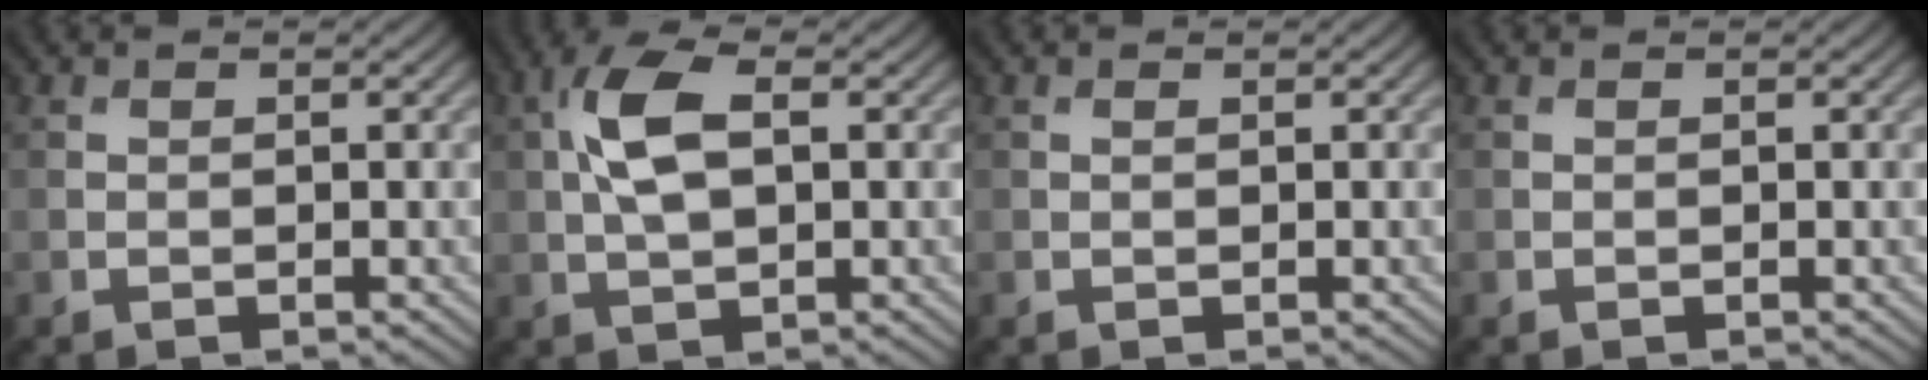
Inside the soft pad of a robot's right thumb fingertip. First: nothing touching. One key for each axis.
{"total": 6.9, "fx": 1.1, "fy": 3.3, "fz": 6.0, "tx": -0.135, "ty": 0.014, "tz": 0.017}
{"total": 0.0}
{"total": 0.0}